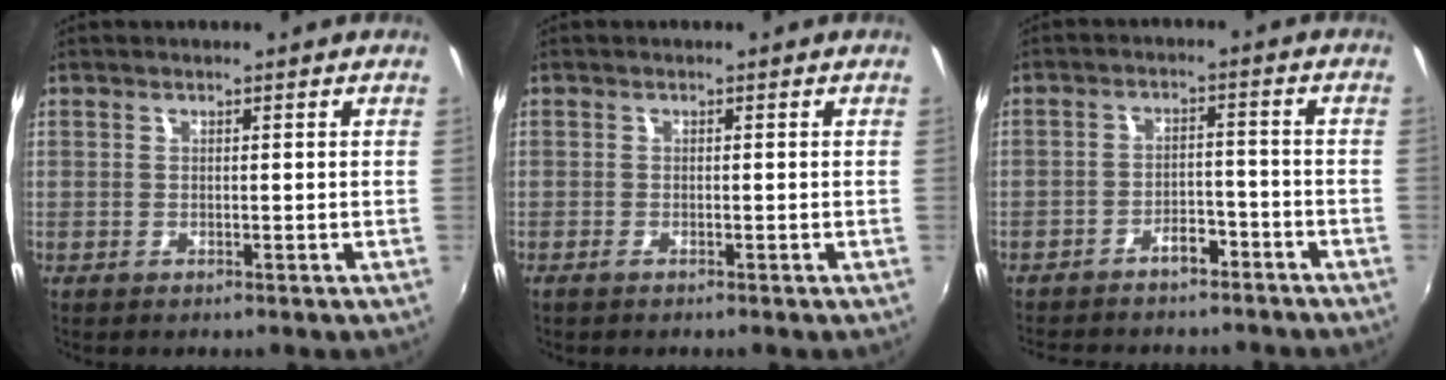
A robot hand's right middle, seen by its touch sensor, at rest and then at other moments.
{"total": 0.9, "force": [-0.8, 0.1, 0.5], "torque": [-0.012, -0.003, -0.016]}
{"total": 9.4, "force": [-8.0, 3.6, 3.6], "torque": [-0.081, 0.014, -0.106]}